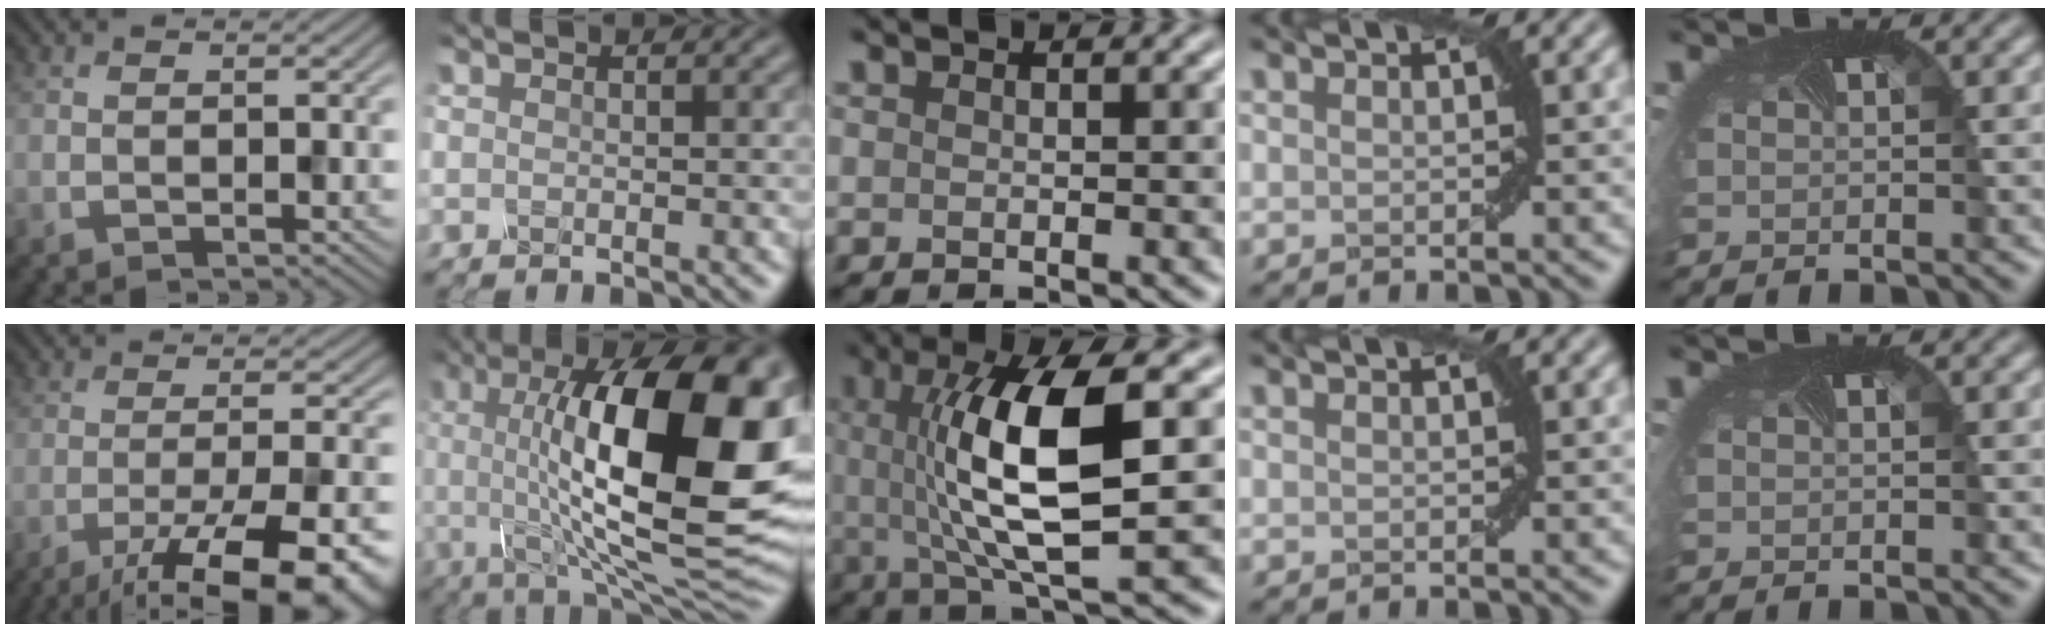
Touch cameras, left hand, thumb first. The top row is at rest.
{"thumb": {"total": 16.0, "force": [-10.1, 4.4, 11.5], "torque": [-0.159, -0.023, -0.135]}, "index": {"total": 18.5, "force": [2.6, 6.3, 17.2], "torque": [-0.233, 0.008, 0.040]}, "middle": {"total": 10.3, "force": [1.1, 2.7, 9.9], "torque": [-0.168, 0.004, 0.023]}}